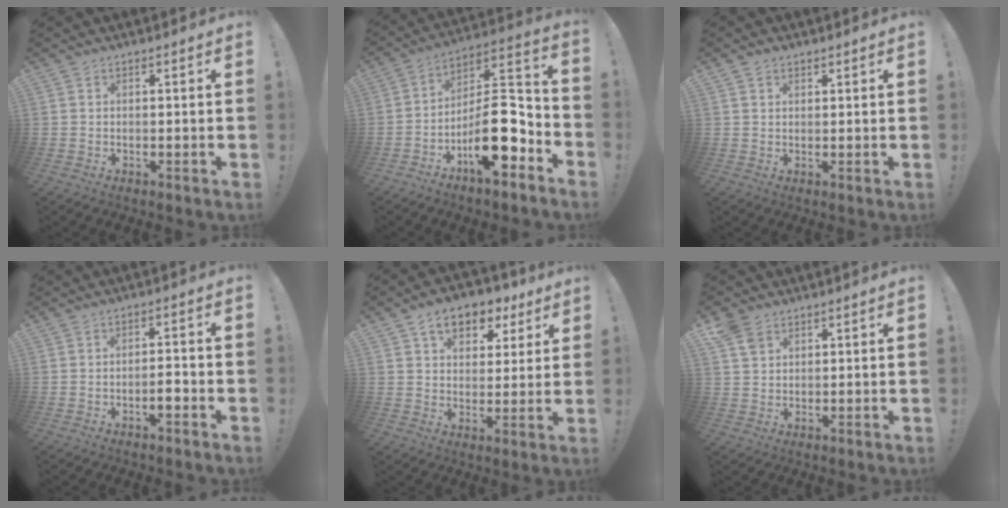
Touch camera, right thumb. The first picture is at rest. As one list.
[{"total": 17.3, "force": [-7.0, 7.2, 14.1], "torque": [-0.223, 0.036, -0.110]}, {"total": 1.6, "force": [1.1, 1.1, 0.5], "torque": [-0.010, 0.002, 0.021]}, {"total": 3.7, "force": [-1.7, 1.2, 3.0], "torque": [-0.037, 0.006, -0.030]}, {"total": 10.4, "force": [5.7, 6.9, 5.3], "torque": [-0.080, -0.022, 0.106]}, {"total": 5.1, "force": [3.1, 3.3, 2.4], "torque": [-0.044, -0.010, 0.062]}]